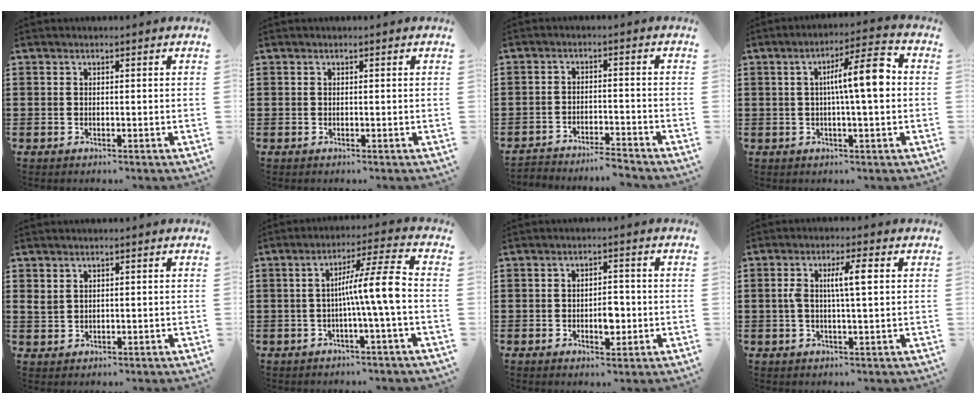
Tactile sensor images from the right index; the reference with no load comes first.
{"total": 0.0}
{"total": 4.0, "force": [-4.0, 0.0, -0.2], "torque": [-0.003, 0.000, -0.086]}
{"total": 8.4, "force": [0.6, 1.3, 8.3], "torque": [-0.129, -0.001, -0.003]}
{"total": 1.6, "force": [1.1, 1.0, 0.6], "torque": [-0.016, 0.003, 0.021]}
{"total": 8.7, "force": [-1.1, -0.3, 8.6], "torque": [-0.146, -0.003, -0.029]}
{"total": 3.8, "force": [-0.9, 1.9, 3.1], "torque": [-0.048, 0.000, -0.017]}
{"total": 5.2, "force": [0.8, 0.9, 5.0], "torque": [-0.104, 0.000, 0.007]}